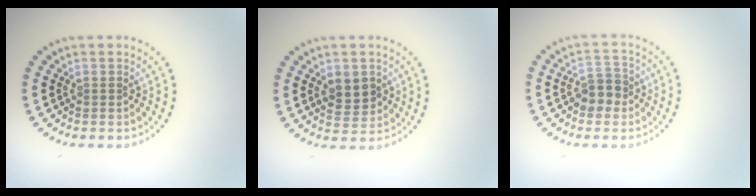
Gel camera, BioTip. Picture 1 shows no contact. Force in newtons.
{"total": 2.9, "press": 2.8, "slide": 0.4}
{"total": 2.7, "press": 2.5, "slide": 0.9}